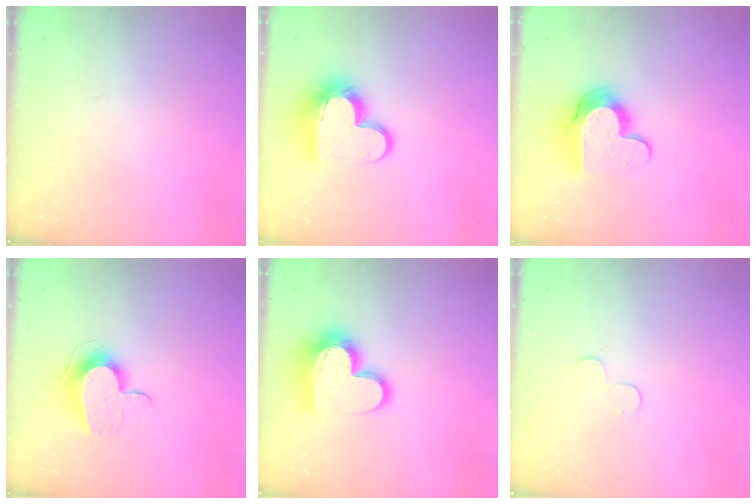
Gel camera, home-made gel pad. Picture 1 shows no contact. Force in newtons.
{"total": 12.7, "press": 12.7, "slide": 1.4}
{"total": 11.1, "press": 11.1, "slide": 0.8}
{"total": 9.4, "press": 9.4, "slide": 0.6}
{"total": 14.7, "press": 14.6, "slide": 1.1}
{"total": 3.9, "press": 3.9, "slide": 0.4}